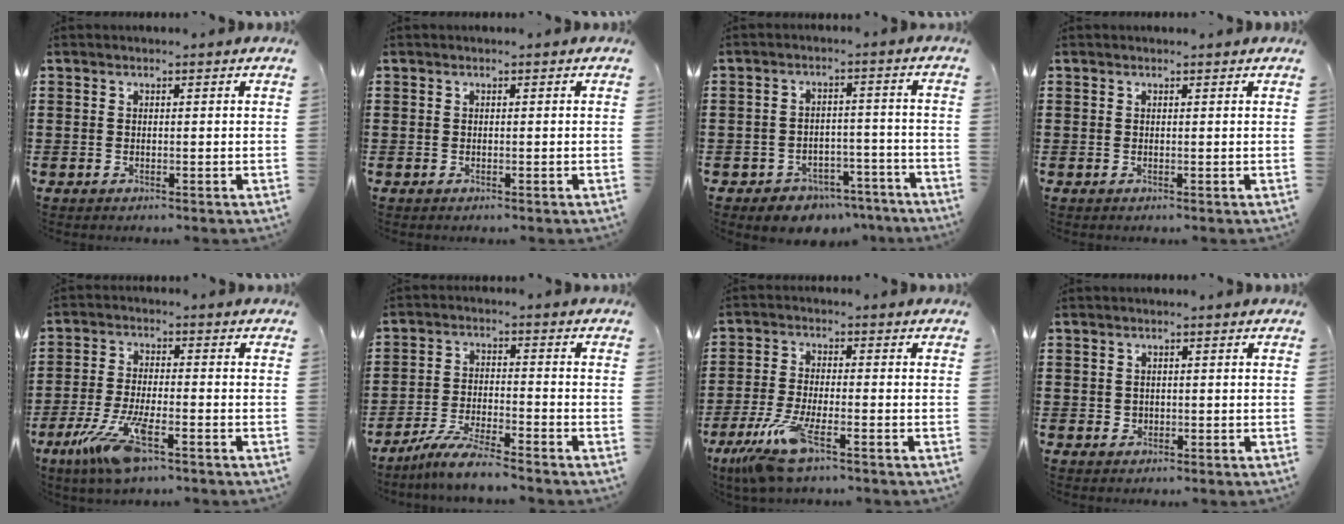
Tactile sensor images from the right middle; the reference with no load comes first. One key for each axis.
{"total": 0.0}
{"total": 4.4, "fx": -4.2, "fy": 1.5, "fz": 0.3, "tx": -0.010, "ty": 0.013, "tz": -0.086}
{"total": 0.0}
{"total": 9.4, "fx": -4.9, "fy": 2.2, "fz": 7.7, "tx": -0.173, "ty": -0.016, "tz": -0.092}
{"total": 6.0, "fx": -5.5, "fy": 0.1, "fz": 2.6, "tx": -0.061, "ty": -0.009, "tz": -0.106}
{"total": 7.7, "fx": -5.2, "fy": 1.4, "fz": 5.5, "tx": -0.132, "ty": -0.022, "tz": -0.100}
{"total": 1.2, "fx": 0.0, "fy": 1.1, "fz": 0.2, "tx": -0.008, "ty": 0.007, "tz": -0.001}